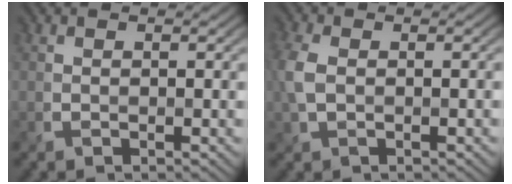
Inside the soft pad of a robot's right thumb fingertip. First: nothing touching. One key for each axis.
{"total": 3.7, "fx": -0.2, "fy": 2.3, "fz": 2.9, "tx": -0.075, "ty": 0.001, "tz": -0.008}